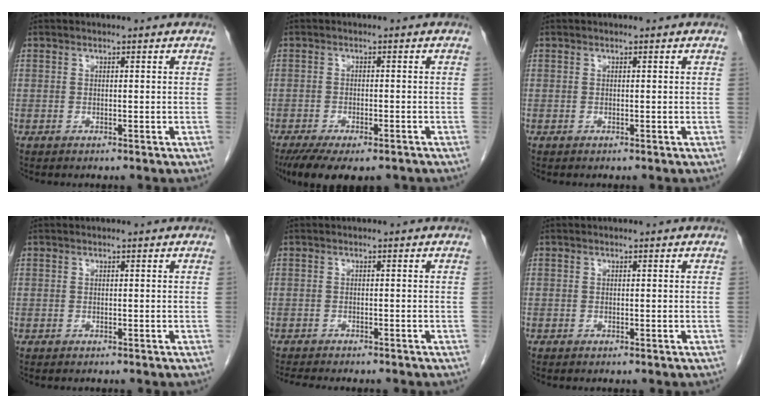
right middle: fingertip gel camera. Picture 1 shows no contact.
{"total": 10.6, "force": [-7.8, 3.6, 6.1], "torque": [-0.096, -0.013, -0.115]}
{"total": 0.0}
{"total": 0.0}
{"total": 7.0, "force": [-6.2, 1.6, 3.0], "torque": [-0.042, -0.004, -0.086]}
{"total": 0.0}